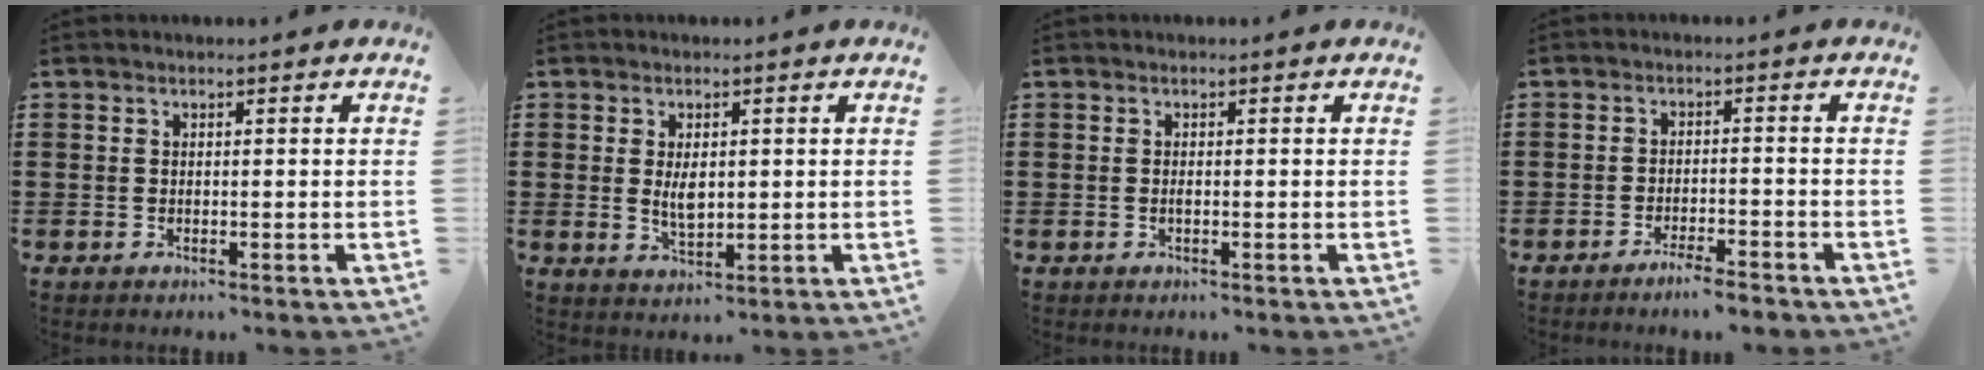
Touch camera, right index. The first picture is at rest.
{"total": 3.8, "force": [0.3, 1.8, 3.4], "torque": [-0.059, 0.000, 0.005]}
{"total": 0.6, "force": [-0.1, 0.1, 0.6], "torque": [-0.013, -0.005, -0.001]}
{"total": 3.2, "force": [-2.9, 0.0, 1.5], "torque": [-0.024, 0.001, -0.053]}